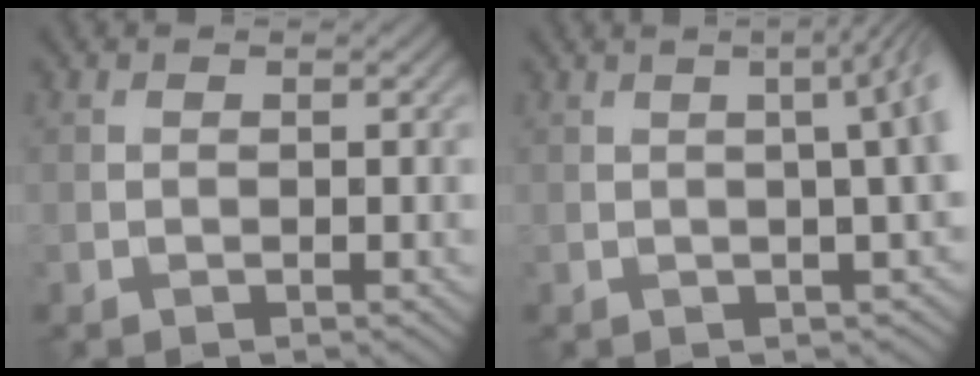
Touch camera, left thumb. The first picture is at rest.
{"total": 7.6, "force": [0.7, 2.6, 7.1], "torque": [-0.029, 0.032, -0.002]}